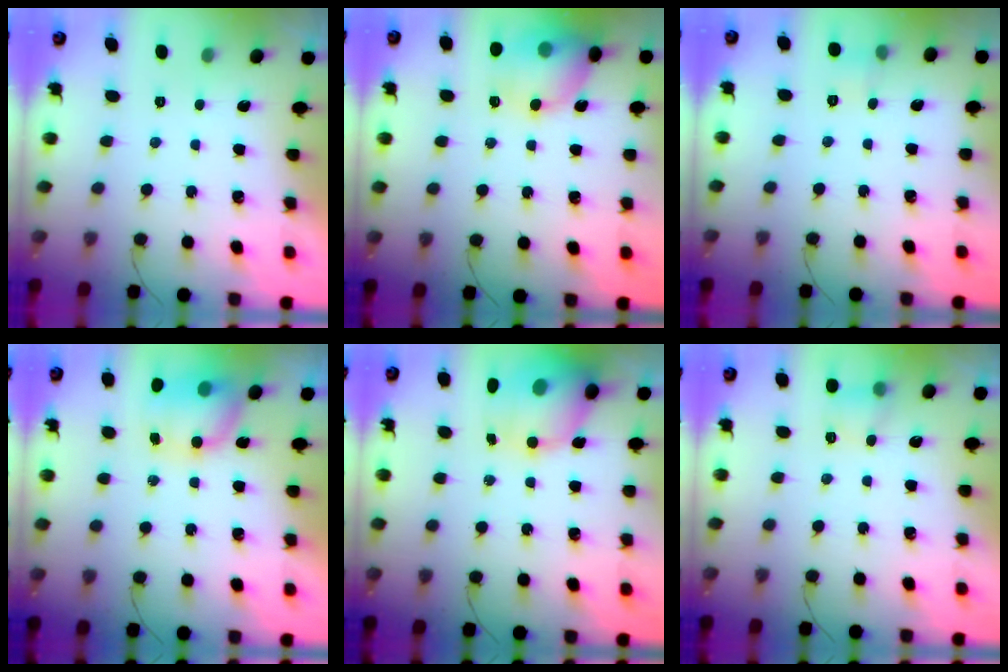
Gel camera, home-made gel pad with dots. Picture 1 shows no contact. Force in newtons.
{"total": 13.6, "press": 13.4, "slide": 2.3}
{"total": 4.4, "press": 4.2, "slide": 1.3}
{"total": 11.8, "press": 9.4, "slide": 7.2}
{"total": 14.6, "press": 14.2, "slide": 3.4}
{"total": 5.0, "press": 4.8, "slide": 1.4}